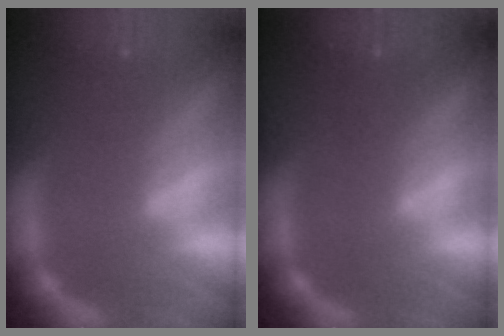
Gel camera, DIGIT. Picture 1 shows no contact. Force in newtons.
{"total": 1.4}